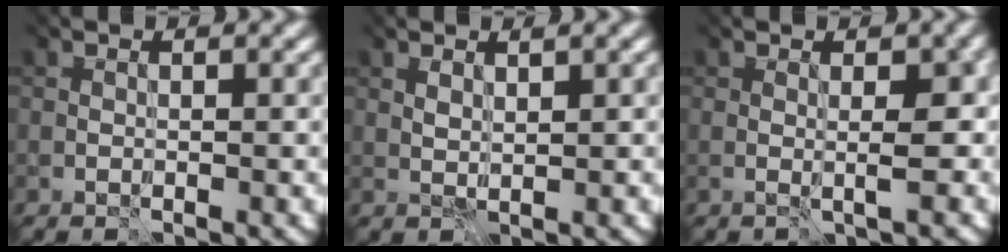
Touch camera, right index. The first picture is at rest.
{"total": 1.5, "force": [1.3, 0.5, 0.8], "torque": [-0.016, 0.004, 0.024]}
{"total": 1.7, "force": [-1.0, -0.1, 1.4], "torque": [-0.010, 0.005, -0.006]}